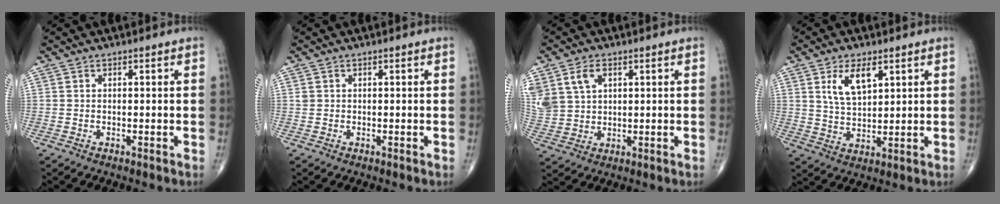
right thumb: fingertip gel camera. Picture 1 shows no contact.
{"total": 0.6, "force": [0.2, 0.6, 0.2], "torque": [0.001, 0.001, 0.003]}
{"total": 10.0, "force": [4.2, 7.0, 5.8], "torque": [-0.130, -0.002, 0.095]}
{"total": 7.7, "force": [3.5, 3.7, 5.8], "torque": [-0.096, -0.018, 0.071]}